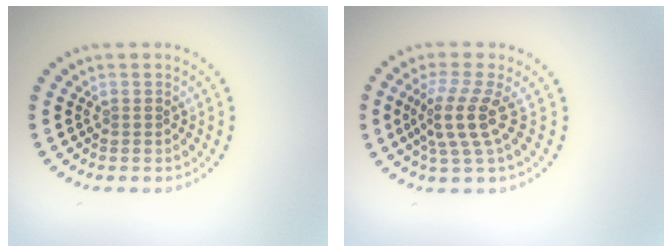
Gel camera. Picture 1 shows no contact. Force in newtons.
{"total": 3.8, "press": 2.7, "slide": 2.7}